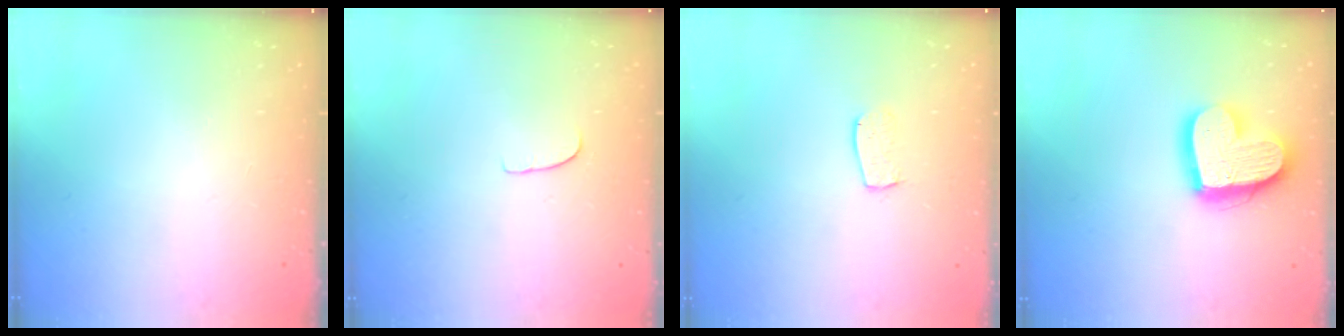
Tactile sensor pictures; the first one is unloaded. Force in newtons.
{"total": 5.4, "press": 5.4, "slide": 0.3}
{"total": 5.5, "press": 5.5, "slide": 0.3}
{"total": 18.3, "press": 18.3, "slide": 1.6}